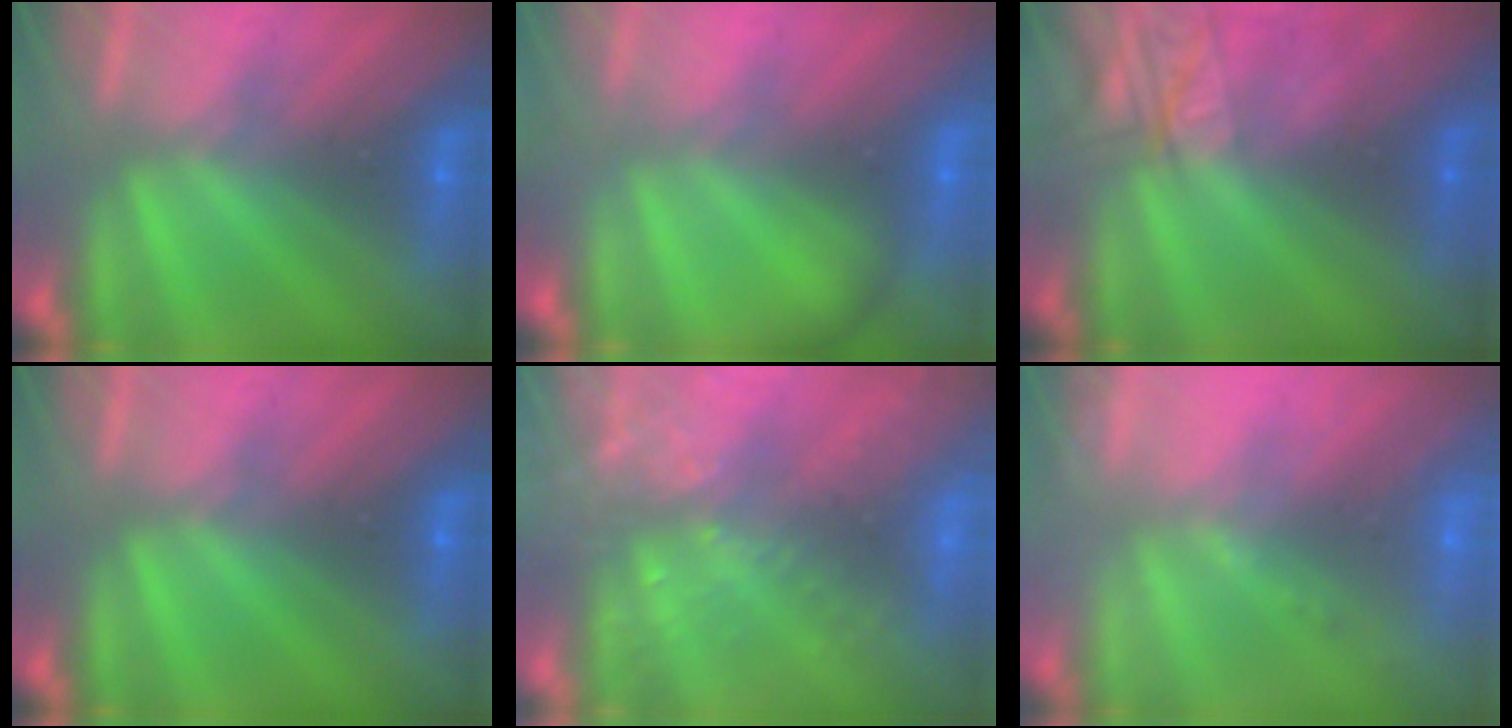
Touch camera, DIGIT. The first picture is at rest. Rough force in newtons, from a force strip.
{"total": 2.1}
{"total": 2.3}
{"total": 0.0}
{"total": 6.8}
{"total": 2.4}